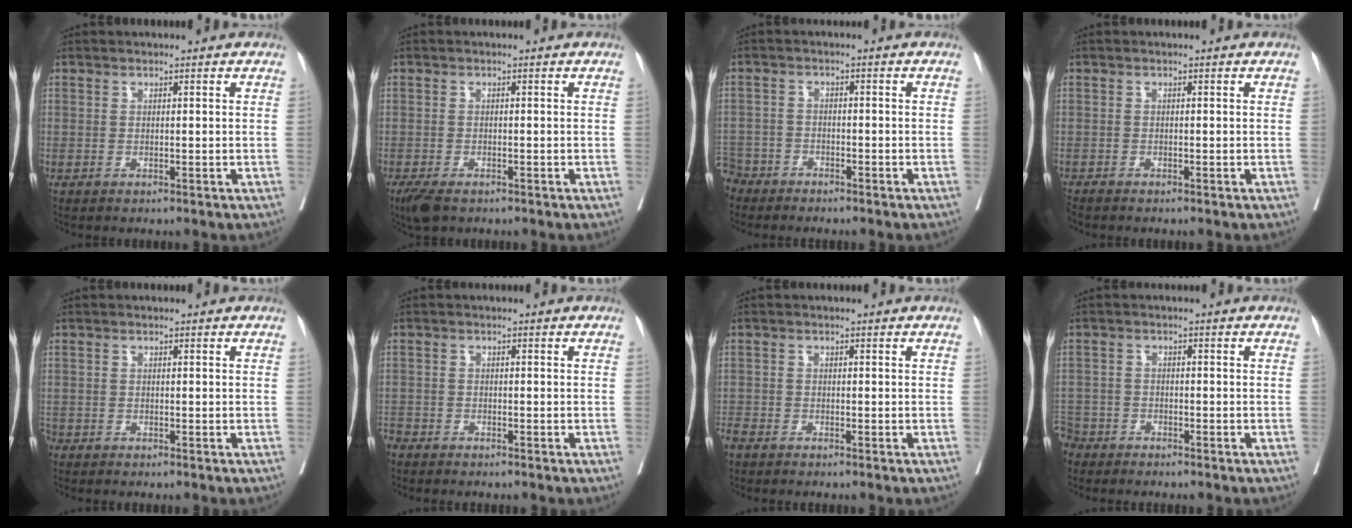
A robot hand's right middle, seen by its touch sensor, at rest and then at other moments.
{"total": 3.8, "force": [-2.7, 1.5, 2.2], "torque": [-0.043, -0.010, -0.044]}
{"total": 5.2, "force": [-4.6, 2.2, -0.4], "torque": [0.013, -0.003, -0.093]}
{"total": 1.0, "force": [-1.0, 0.0, 0.1], "torque": [-0.008, -0.005, -0.021]}
{"total": 1.4, "force": [-1.2, 0.7, 0.2], "torque": [-0.005, 0.000, -0.024]}
{"total": 3.7, "force": [-3.4, 1.1, 1.0], "torque": [-0.011, -0.004, -0.058]}
{"total": 2.9, "force": [-2.3, 1.0, 1.4], "torque": [-0.031, -0.007, -0.045]}
{"total": 4.9, "force": [-4.4, 2.2, 0.1], "torque": [0.003, -0.003, -0.088]}